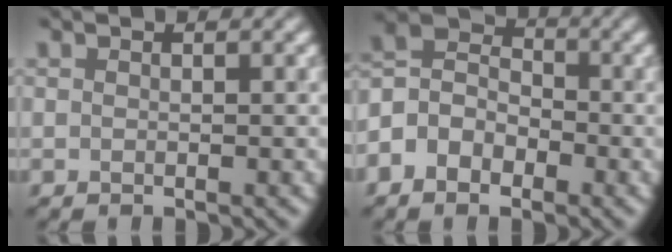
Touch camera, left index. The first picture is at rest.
{"total": 5.6, "force": [-2.2, 4.1, 3.1], "torque": [-0.052, 0.012, -0.050]}